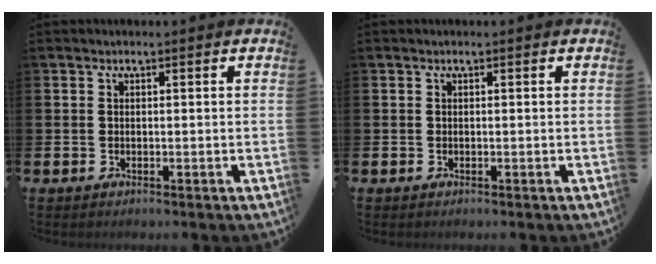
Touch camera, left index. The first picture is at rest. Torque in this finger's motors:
{"motor_torque": [0.00, 0.00, 0.00, 0.00]}